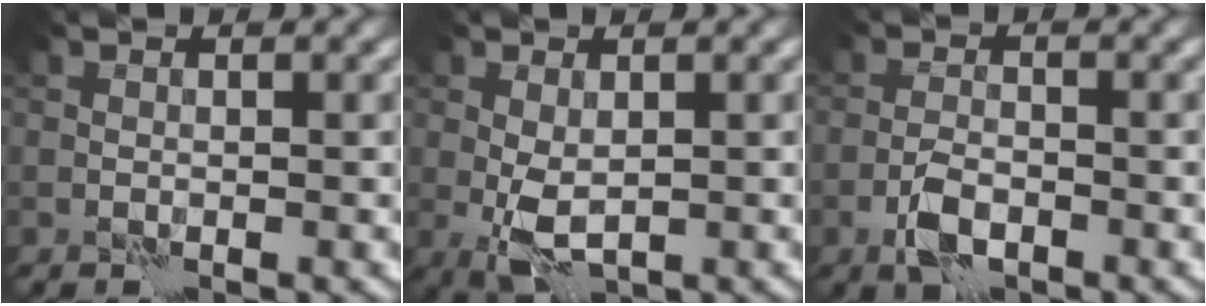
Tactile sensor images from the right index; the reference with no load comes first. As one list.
[{"total": 3.3, "force": [-0.3, 1.8, 2.8], "torque": [-0.064, -0.005, -0.004]}, {"total": 3.0, "force": [-1.7, 1.4, 2.1], "torque": [-0.042, 0.001, -0.037]}]